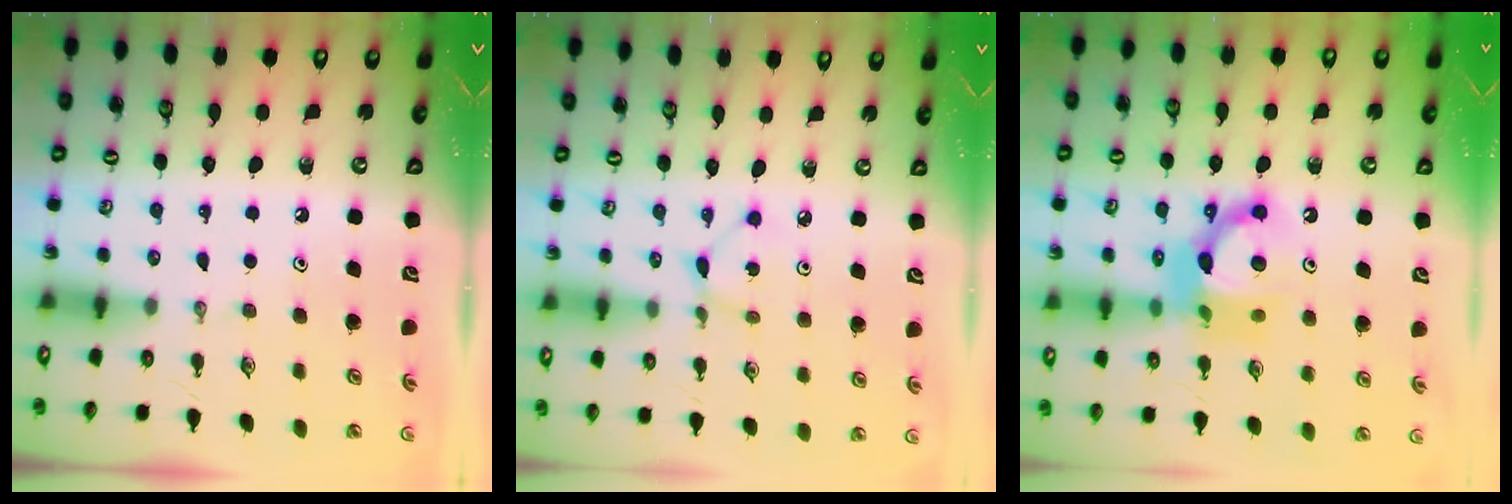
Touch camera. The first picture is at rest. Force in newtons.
{"total": 2.2, "press": 2.2, "slide": 0.3}
{"total": 11.8, "press": 11.7, "slide": 1.0}